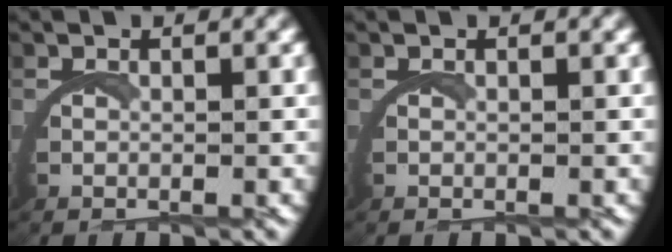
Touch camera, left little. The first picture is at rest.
{"total": 0.0}